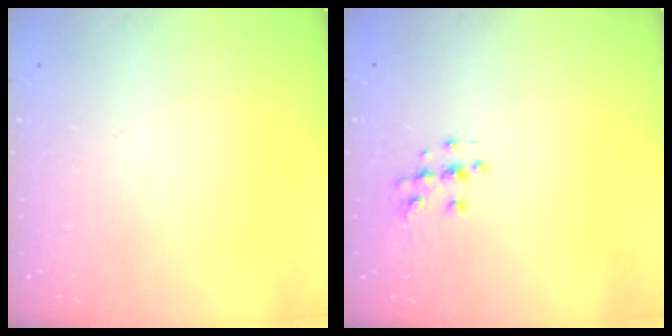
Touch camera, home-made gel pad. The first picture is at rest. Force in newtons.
{"total": 5.0, "press": 4.7, "slide": 1.6}